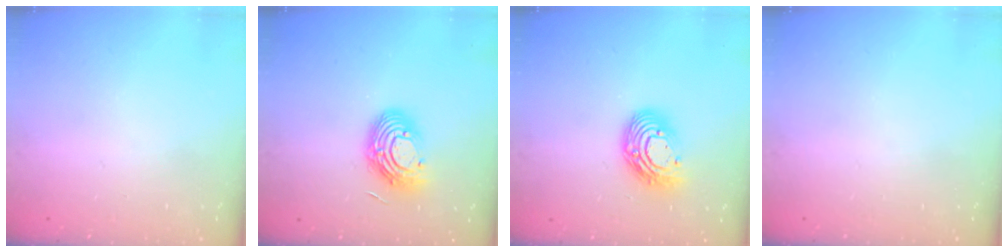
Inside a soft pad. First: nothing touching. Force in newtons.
{"total": 12.0, "press": 12.0, "slide": 1.1}
{"total": 12.7, "press": 12.7, "slide": 1.2}
{"total": 0.0}